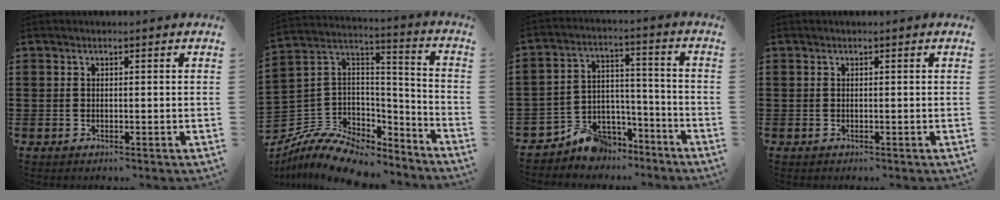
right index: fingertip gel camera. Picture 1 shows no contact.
{"total": 9.2, "force": [-7.5, 4.6, 2.6], "torque": [-0.071, 0.009, -0.146]}
{"total": 7.5, "force": [-6.5, 3.7, 1.1], "torque": [-0.029, 0.028, -0.124]}
{"total": 0.0}